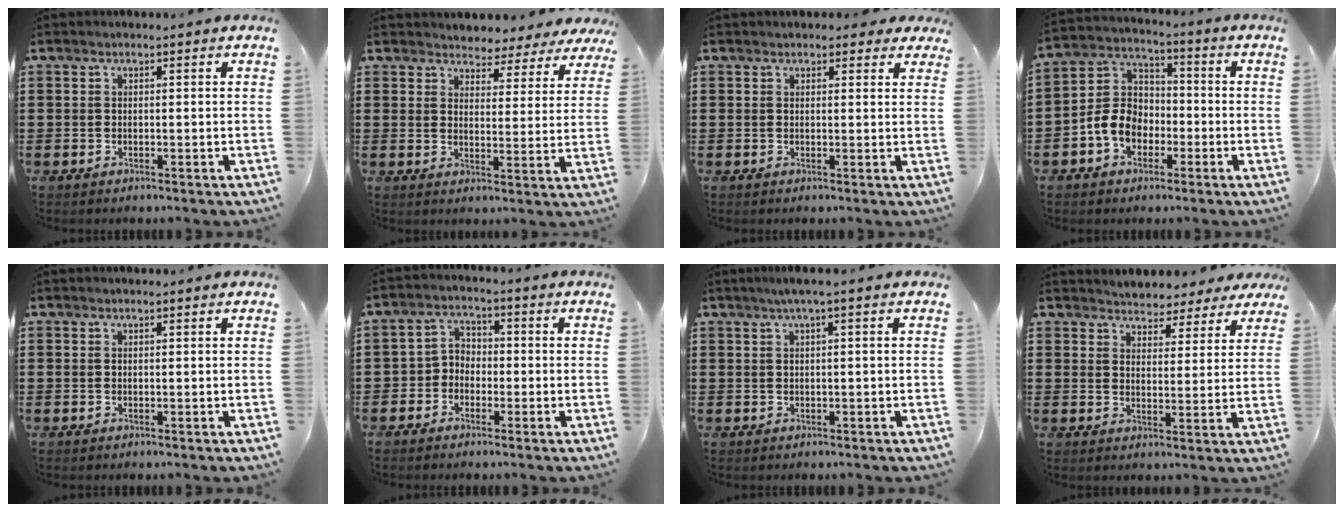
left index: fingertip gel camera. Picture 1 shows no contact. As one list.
[{"total": 3.6, "force": [3.4, 0.9, -0.3], "torque": [-0.018, -0.019, 0.058]}, {"total": 1.7, "force": [1.4, 1.0, 0.4], "torque": [-0.006, 0.005, 0.023]}, {"total": 7.3, "force": [-3.1, 5.6, 3.5], "torque": [-0.105, 0.011, -0.067]}, {"total": 0.0}, {"total": 3.5, "force": [-2.2, 2.6, 0.6], "torque": [-0.024, 0.010, -0.051]}, {"total": 1.6, "force": [0.2, -0.1, 1.6], "torque": [-0.027, -0.002, 0.004]}, {"total": 4.2, "force": [4.1, 0.1, -0.3], "torque": [-0.019, -0.028, 0.071]}]